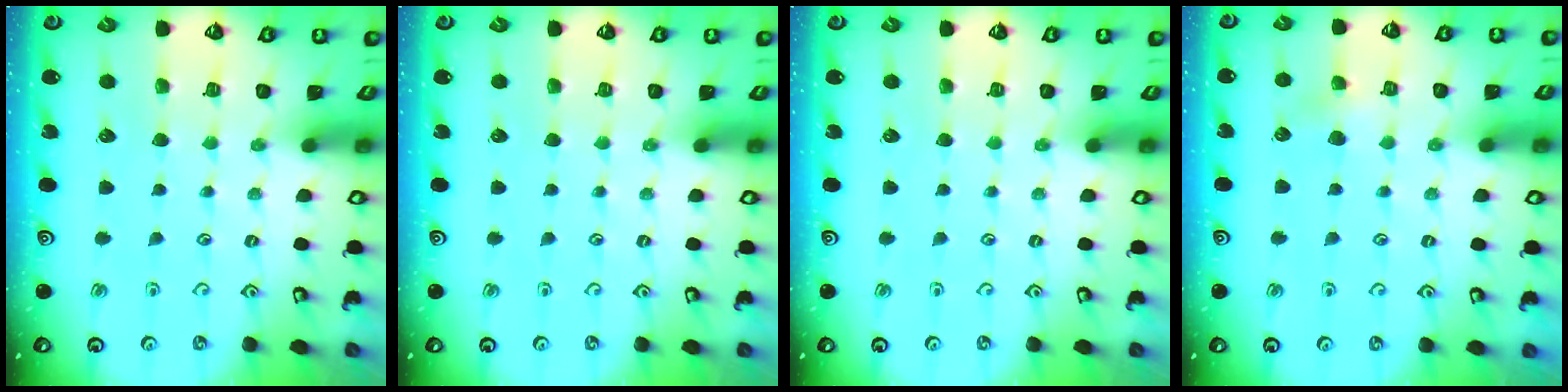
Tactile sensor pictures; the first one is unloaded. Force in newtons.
{"total": 0.0}
{"total": 0.0}
{"total": 3.6, "press": 3.6, "slide": 0.5}